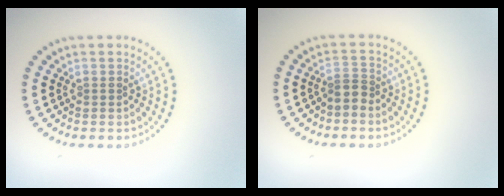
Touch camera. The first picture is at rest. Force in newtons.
{"total": 1.5, "press": 1.0, "slide": 1.1}